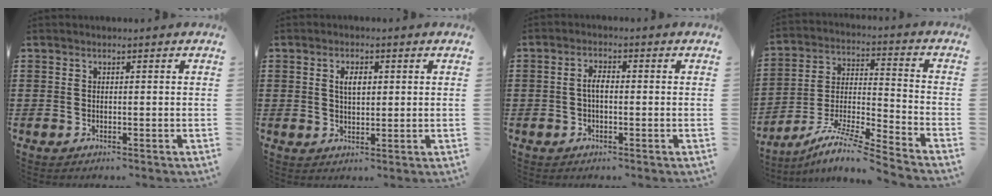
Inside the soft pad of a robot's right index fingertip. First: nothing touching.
{"total": 3.0, "force": [0.8, 1.3, 2.5], "torque": [-0.045, 0.002, 0.012]}
{"total": 2.5, "force": [-0.3, 0.9, 2.3], "torque": [-0.050, -0.001, -0.008]}
{"total": 9.3, "force": [-8.3, -0.1, 4.3], "torque": [-0.082, -0.004, -0.167]}